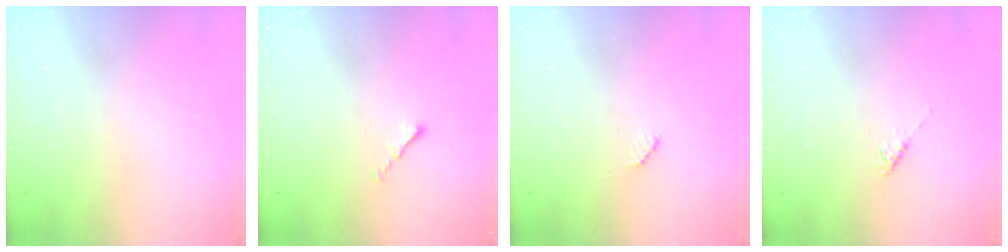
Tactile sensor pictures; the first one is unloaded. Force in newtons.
{"total": 0.6, "press": 0.5, "slide": 0.2}
{"total": 2.5, "press": 2.5, "slide": 0.4}
{"total": 2.0, "press": 1.9, "slide": 0.4}